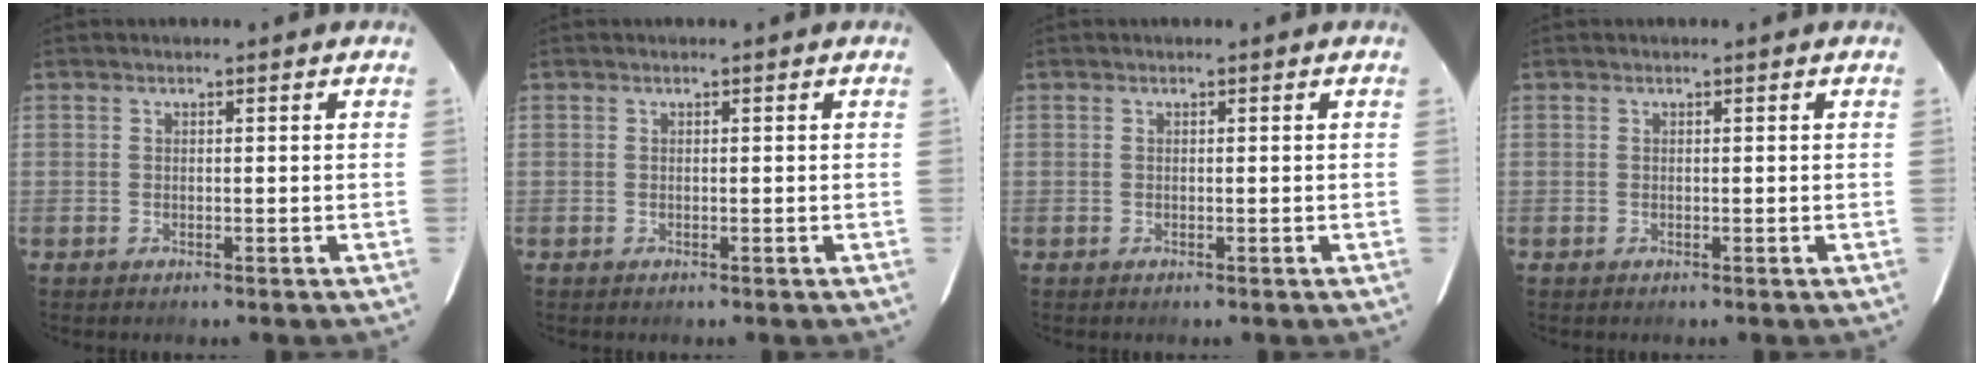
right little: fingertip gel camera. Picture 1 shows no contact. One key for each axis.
{"total": 0.0}
{"total": 0.0}
{"total": 0.0}